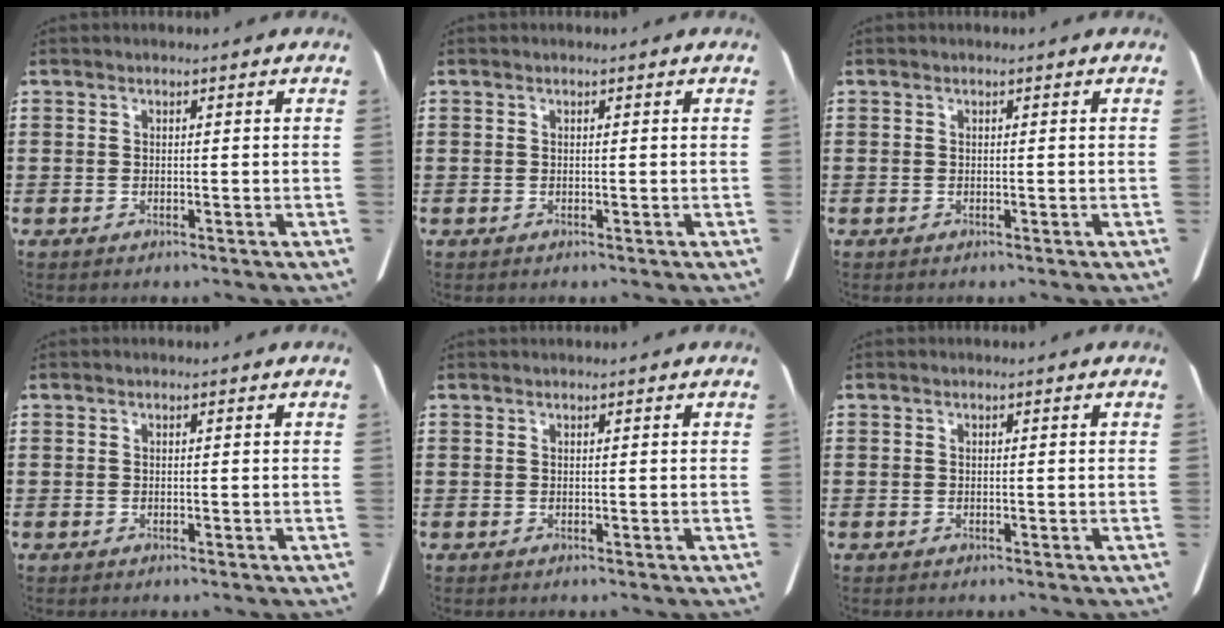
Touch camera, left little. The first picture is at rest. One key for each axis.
{"total": 0.0}
{"total": 0.0}
{"total": 0.0}
{"total": 0.0}
{"total": 0.0}